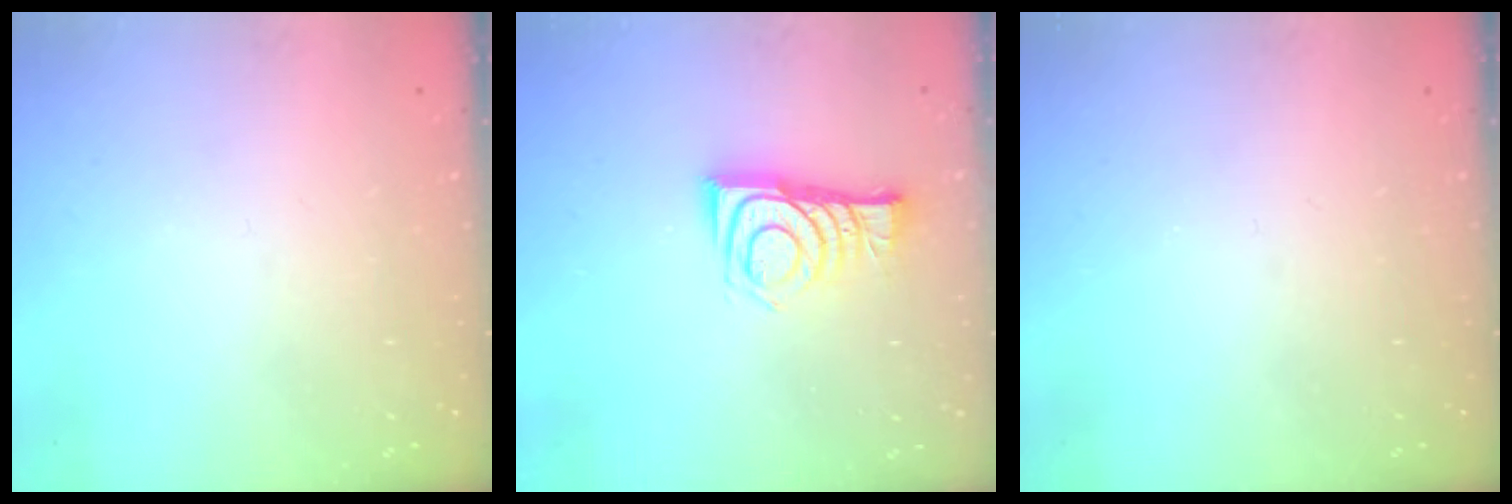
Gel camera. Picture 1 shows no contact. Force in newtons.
{"total": 9.0, "press": 9.0, "slide": 0.2}
{"total": 0.0}